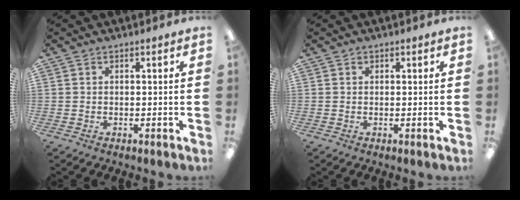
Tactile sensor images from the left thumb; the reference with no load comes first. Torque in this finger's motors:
{"motor_torque": [-0.18, -0.09, -0.19, 0.29, 0.00]}